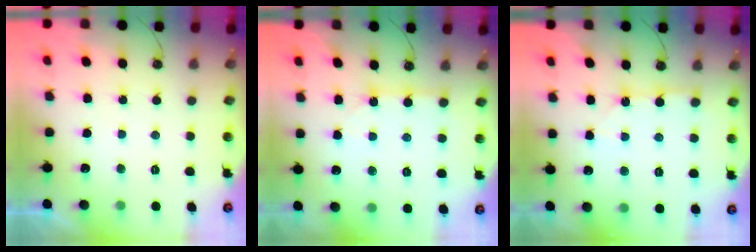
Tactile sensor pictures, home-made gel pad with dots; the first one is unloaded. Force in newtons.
{"total": 3.5, "press": 3.5, "slide": 0.2}
{"total": 2.5, "press": 2.5, "slide": 0.3}